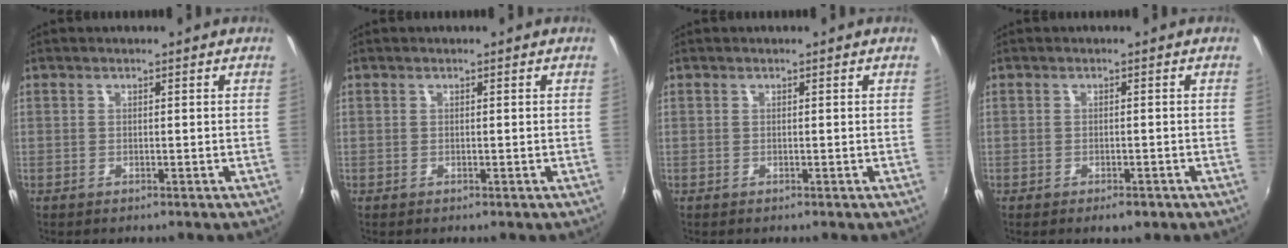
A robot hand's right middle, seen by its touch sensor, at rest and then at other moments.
{"total": 0.0}
{"total": 0.0}
{"total": 2.8, "force": [-1.8, 1.3, 1.7], "torque": [-0.032, -0.010, -0.025]}